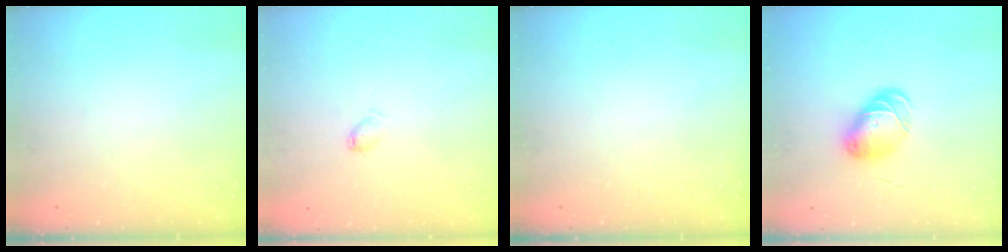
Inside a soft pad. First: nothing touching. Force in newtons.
{"total": 2.9, "press": 2.9, "slide": 0.4}
{"total": 0.0}
{"total": 8.6, "press": 8.6, "slide": 0.8}